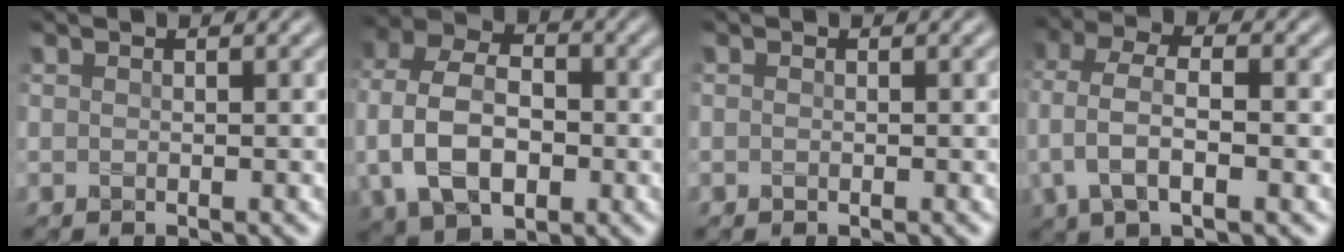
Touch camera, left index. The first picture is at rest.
{"total": 8.6, "force": [-1.1, 6.0, 6.1], "torque": [-0.133, 0.004, -0.034]}
{"total": 0.0}
{"total": 5.1, "force": [-0.7, 2.4, 4.4], "torque": [-0.095, 0.006, -0.018]}